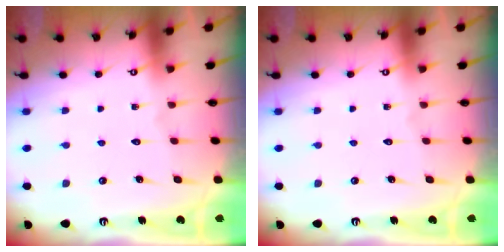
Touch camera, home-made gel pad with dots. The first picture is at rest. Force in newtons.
{"total": 0.0}